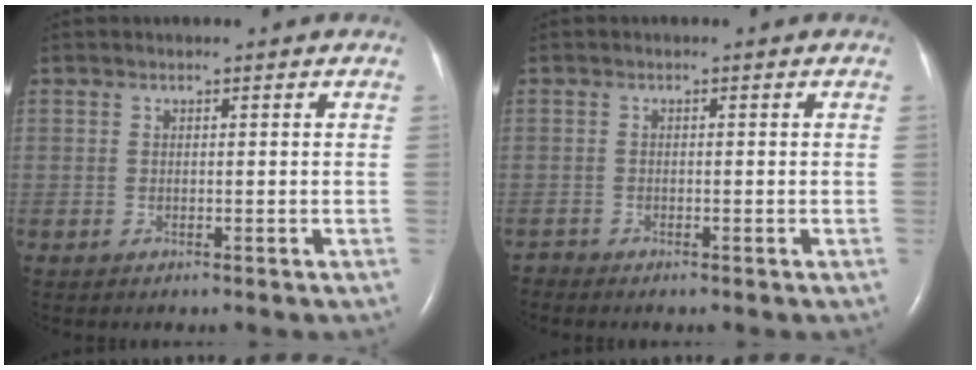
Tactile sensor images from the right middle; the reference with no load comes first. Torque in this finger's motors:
{"motor_torque": [-0.18, -0.22, -0.08, -0.02]}